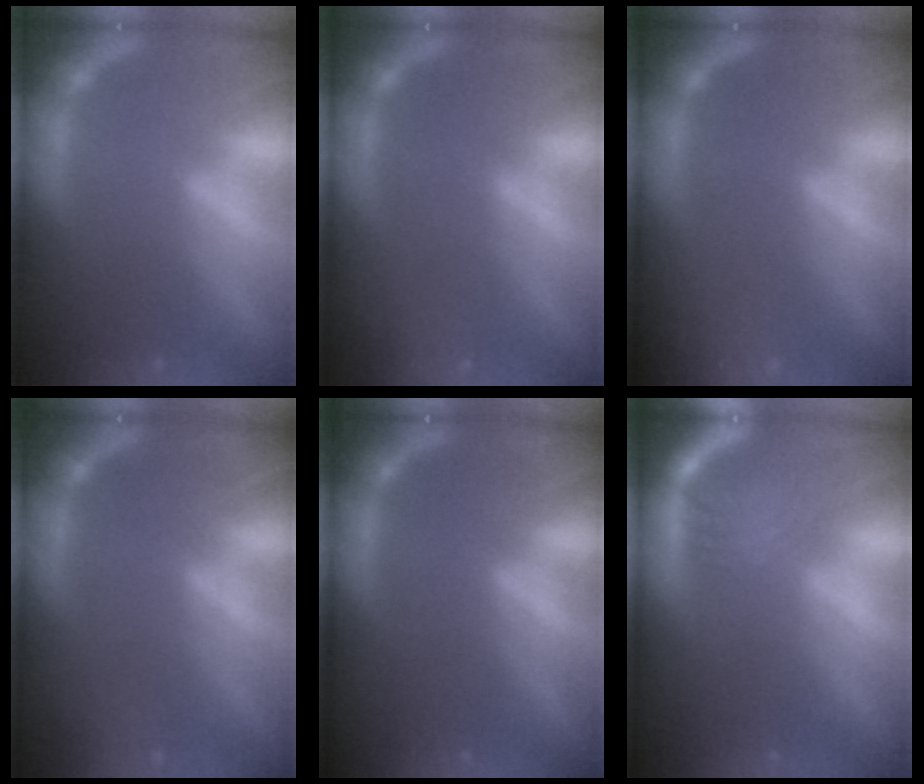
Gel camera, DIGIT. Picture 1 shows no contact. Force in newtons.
{"total": 3.0}
{"total": 9.0}
{"total": 1.9}
{"total": 0.0}
{"total": 6.1}